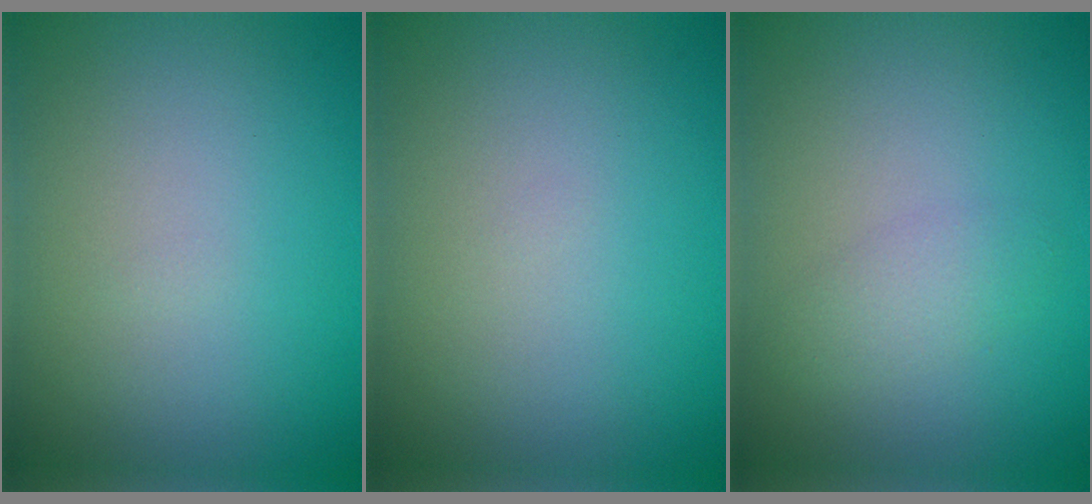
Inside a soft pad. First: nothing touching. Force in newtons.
{"total": 0.0}
{"total": 1.7, "press": 1.7, "slide": 0.1}